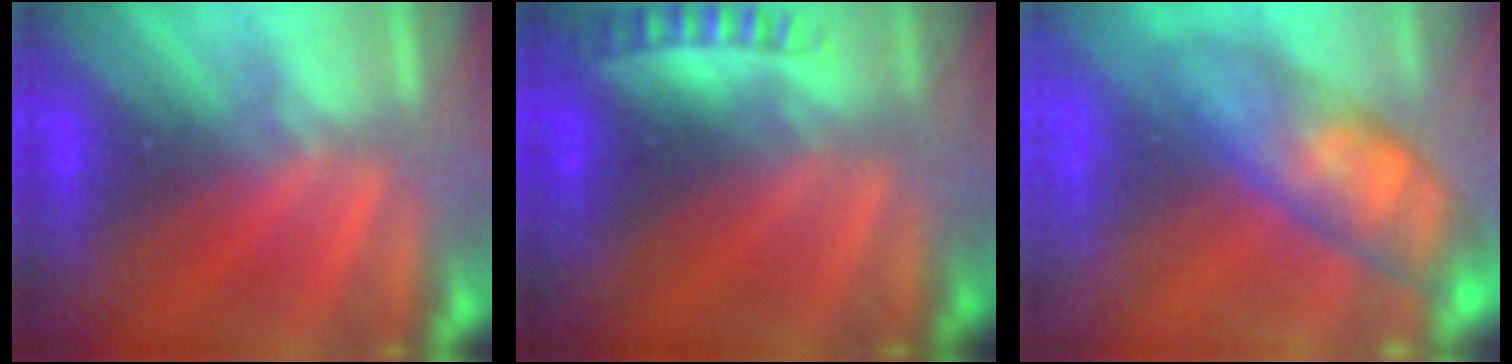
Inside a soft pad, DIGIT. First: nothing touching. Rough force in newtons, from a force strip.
{"total": 2.6}
{"total": 4.4}